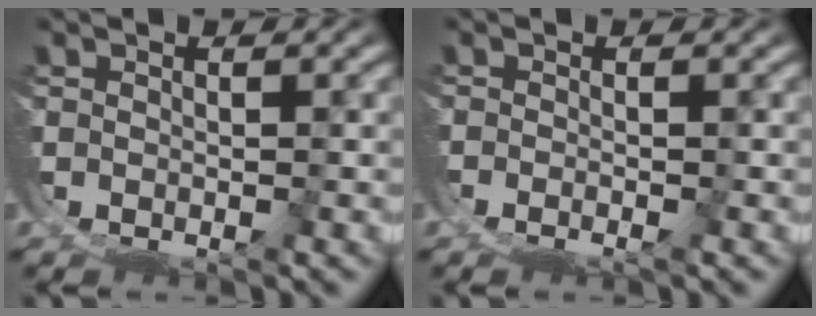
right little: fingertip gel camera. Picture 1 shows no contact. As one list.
[{"total": 2.7, "force": [-1.9, 1.3, 1.4], "torque": [-0.019, -0.011, -0.027]}]